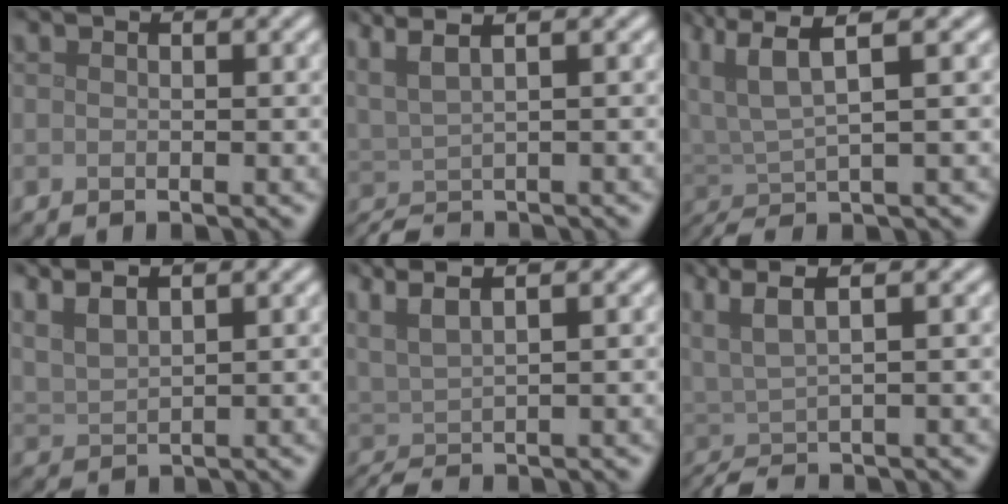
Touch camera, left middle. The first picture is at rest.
{"total": 4.2, "force": [1.9, 1.2, 3.5], "torque": [-0.057, 0.008, 0.029]}
{"total": 5.5, "force": [2.4, 1.2, 4.8], "torque": [-0.101, 0.013, 0.044]}
{"total": 3.8, "force": [3.0, 1.1, 2.0], "torque": [-0.041, 0.014, 0.050]}
{"total": 4.3, "force": [2.2, 1.2, 3.5], "torque": [-0.059, 0.012, 0.039]}
{"total": 5.0, "force": [1.8, 1.3, 4.5], "torque": [-0.078, 0.011, 0.026]}